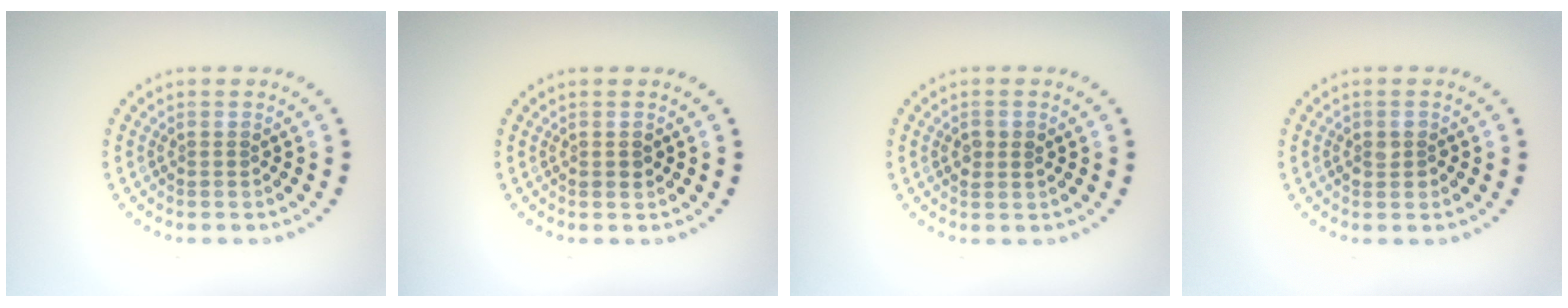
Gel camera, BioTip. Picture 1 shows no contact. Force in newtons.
{"total": 0.9, "press": 0.8, "slide": 0.1}
{"total": 1.5, "press": 1.5, "slide": 0.2}
{"total": 1.4, "press": 1.3, "slide": 0.4}